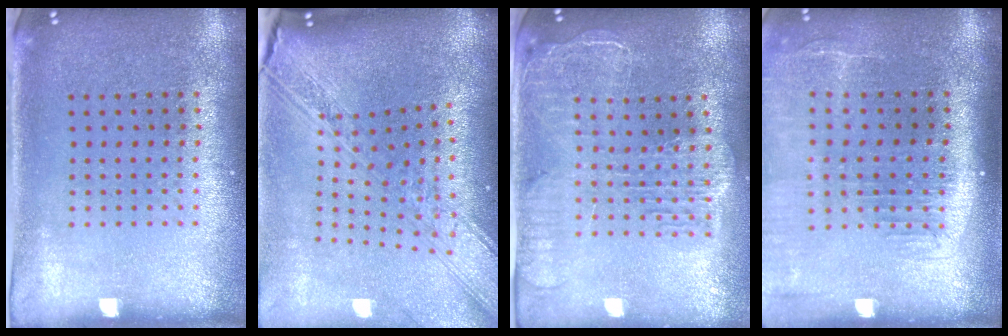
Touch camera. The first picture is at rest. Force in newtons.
{"total": 3.5, "press": 2.6, "slide": 2.4}
{"total": 2.4, "press": 2.1, "slide": 1.2}
{"total": 2.1, "press": 1.7, "slide": 1.1}